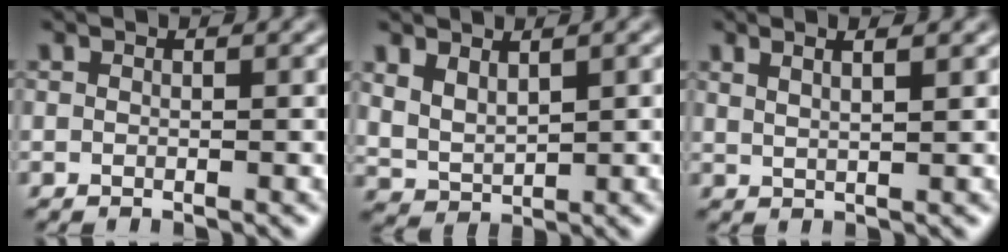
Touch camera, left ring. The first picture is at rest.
{"total": 2.7, "force": [1.5, 1.6, 1.7], "torque": [-0.038, -0.008, 0.037]}
{"total": 3.6, "force": [2.2, 1.5, 2.5], "torque": [-0.011, 0.017, 0.004]}